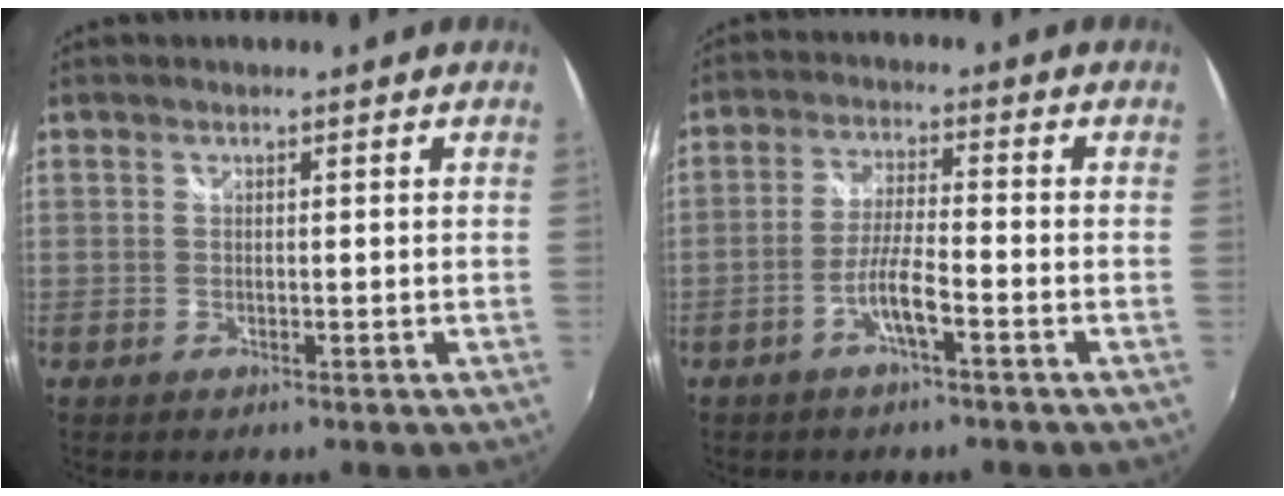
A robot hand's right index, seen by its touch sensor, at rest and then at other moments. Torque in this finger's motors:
{"motor_torque": [0.61, -0.54, 0.34, 0.10]}